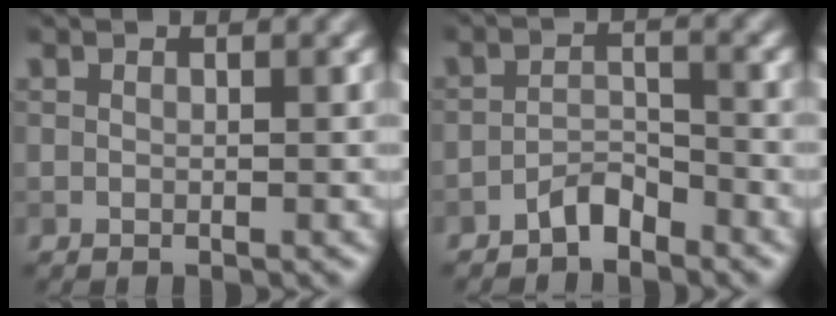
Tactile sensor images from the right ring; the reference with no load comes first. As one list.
[{"total": 2.2, "force": [-1.9, 0.7, 0.8], "torque": [-0.013, 0.011, -0.038]}]